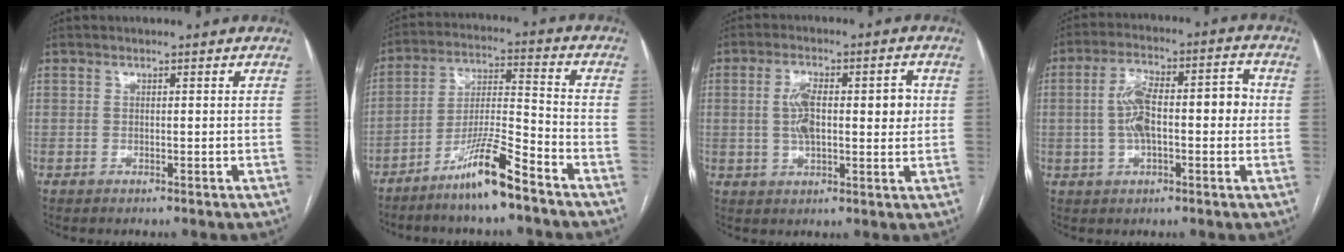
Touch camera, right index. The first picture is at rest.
{"total": 10.3, "force": [-7.5, 0.2, 7.1], "torque": [-0.136, -0.014, -0.142]}
{"total": 9.0, "force": [1.2, 3.3, 8.3], "torque": [-0.139, 0.022, 0.024]}
{"total": 10.9, "force": [0.1, 3.8, 10.2], "torque": [-0.179, 0.043, 0.005]}